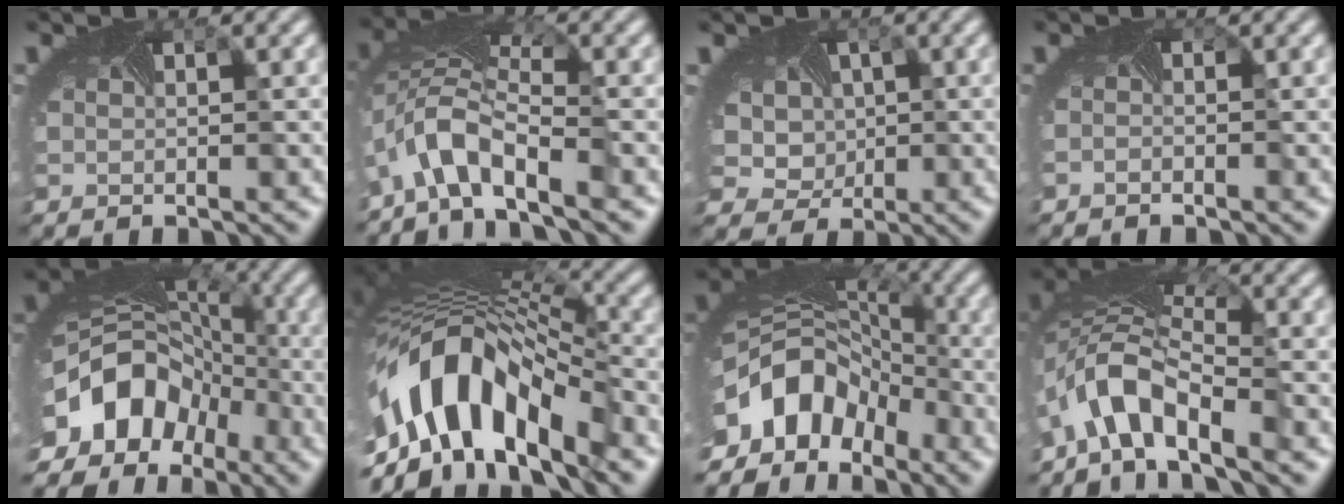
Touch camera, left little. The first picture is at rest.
{"total": 5.5, "force": [-3.8, 1.5, 3.6], "torque": [-0.075, -0.002, -0.085]}
{"total": 6.0, "force": [1.2, 4.9, 3.2], "torque": [-0.048, 0.010, 0.000]}
{"total": 0.7, "force": [-0.6, 0.0, 0.3], "torque": [-0.008, -0.007, -0.011]}
{"total": 13.4, "force": [-6.1, 9.8, 6.7], "torque": [-0.148, -0.035, -0.103]}
{"total": 13.0, "force": [-4.6, 6.7, 10.2], "torque": [-0.193, -0.003, -0.080]}
{"total": 10.2, "force": [-5.5, 6.9, 5.1], "torque": [-0.110, -0.025, -0.100]}
{"total": 6.2, "force": [-4.3, 1.9, 4.0], "torque": [-0.081, -0.002, -0.097]}